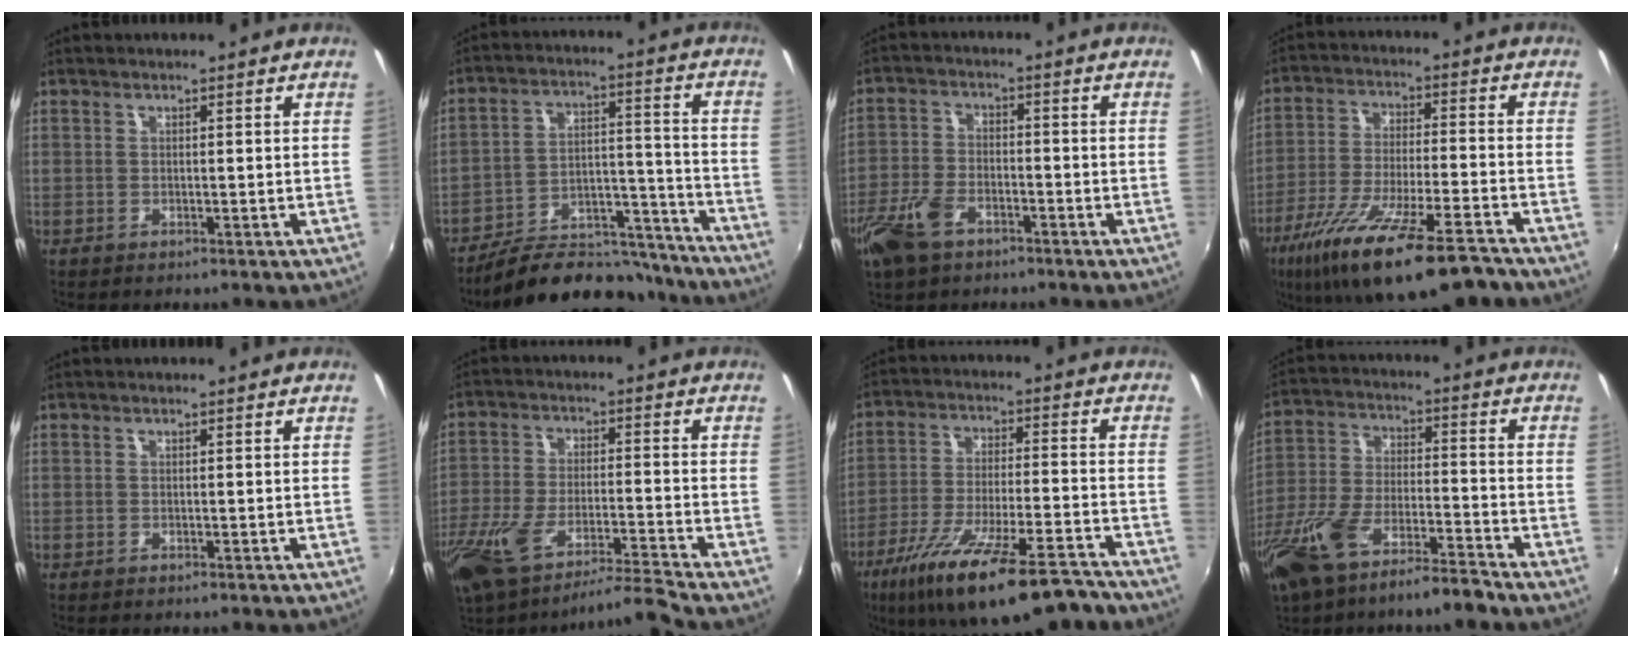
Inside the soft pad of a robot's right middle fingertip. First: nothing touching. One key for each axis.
{"total": 18.8, "fx": -16.6, "fy": 6.8, "fz": 5.9, "tx": -0.101, "ty": 0.044, "tz": -0.223}
{"total": 8.9, "fx": -5.5, "fy": 5.0, "fz": 5.0, "tx": -0.120, "ty": -0.003, "tz": -0.108}
{"total": 20.2, "fx": -14.1, "fy": 3.9, "fz": 13.8, "tx": -0.260, "ty": -0.049, "tz": -0.237}
{"total": 0.0}
{"total": 12.7, "fx": -10.7, "fy": 0.0, "fz": 6.9, "tx": -0.158, "ty": -0.021, "tz": -0.200}
{"total": 20.4, "fx": -15.0, "fy": 4.5, "fz": 13.1, "tx": -0.238, "ty": -0.045, "tz": -0.236}
{"total": 14.7, "fx": -10.8, "fy": 3.7, "fz": 9.3, "tx": -0.208, "ty": -0.023, "tz": -0.199}